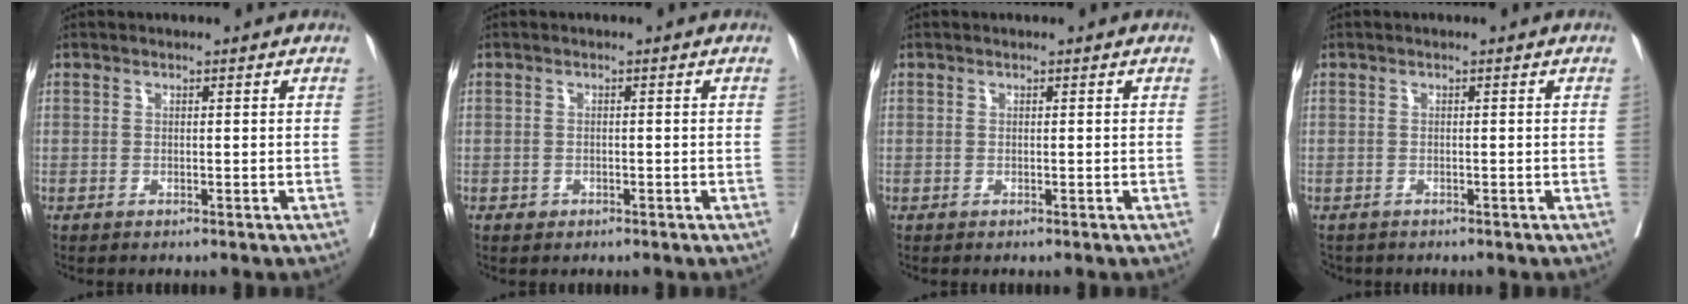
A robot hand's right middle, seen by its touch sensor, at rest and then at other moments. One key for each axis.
{"total": 0.9, "fx": -0.5, "fy": 0.7, "fz": 0.2, "tx": -0.006, "ty": 0.002, "tz": -0.005}
{"total": 0.0}
{"total": 2.1, "fx": -1.8, "fy": 1.1, "fz": 0.4, "tx": -0.011, "ty": -0.003, "tz": -0.028}